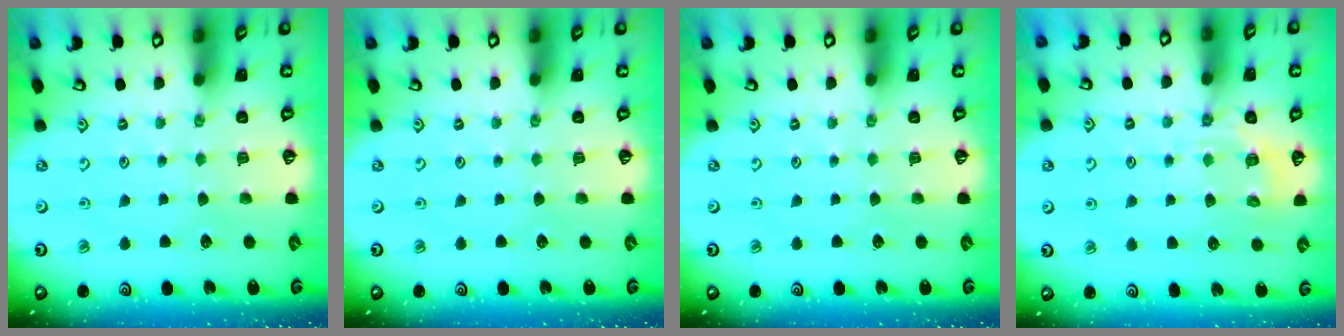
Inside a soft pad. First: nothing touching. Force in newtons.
{"total": 0.0}
{"total": 0.0}
{"total": 6.2, "press": 6.1, "slide": 1.3}